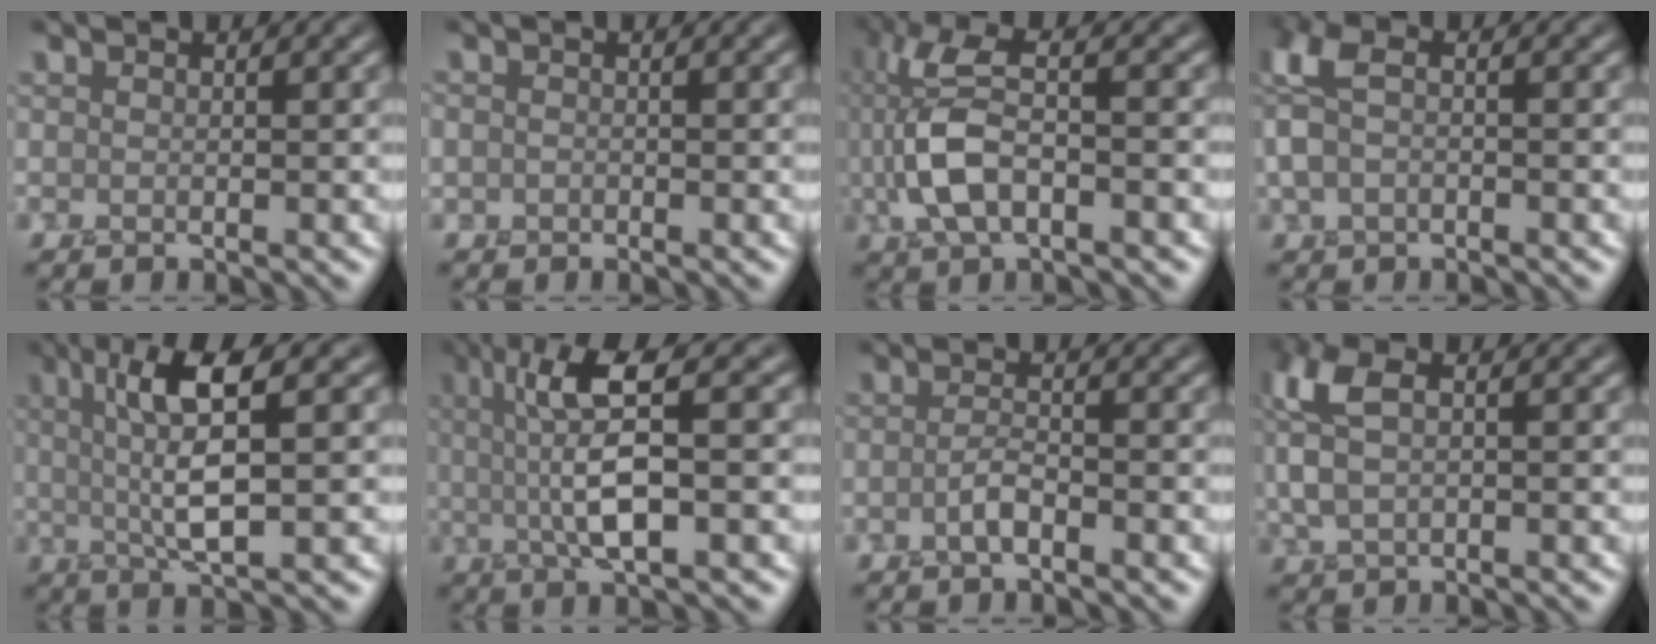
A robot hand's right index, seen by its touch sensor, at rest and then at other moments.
{"total": 0.9, "force": [-0.3, 0.8, 0.3], "torque": [0.000, -0.004, -0.008]}
{"total": 6.9, "force": [0.0, 3.0, 6.2], "torque": [-0.141, 0.009, -0.004]}
{"total": 4.4, "force": [0.2, 2.8, 3.4], "torque": [-0.087, 0.010, -0.005]}
{"total": 6.6, "force": [1.6, 1.5, 6.3], "torque": [-0.113, 0.005, 0.029]}
{"total": 7.2, "force": [1.1, 1.7, 6.9], "torque": [-0.126, 0.007, 0.020]}
{"total": 1.7, "force": [-0.8, 0.4, 1.4], "torque": [-0.029, 0.004, -0.019]}
{"total": 5.5, "force": [1.1, 3.1, 4.4], "torque": [-0.108, 0.009, 0.016]}